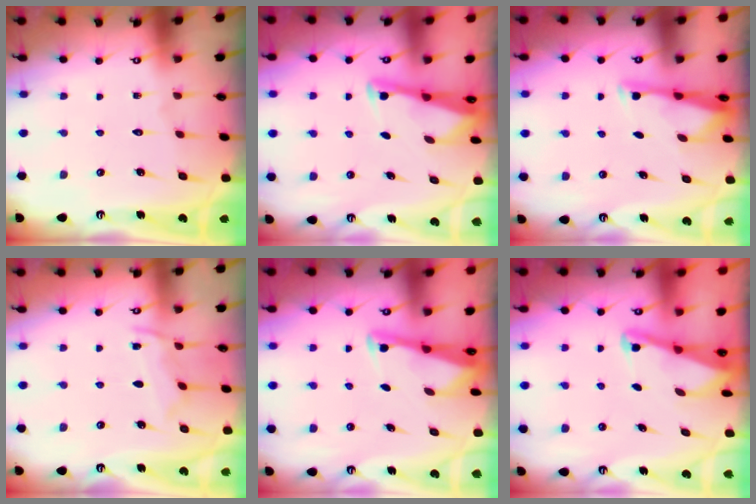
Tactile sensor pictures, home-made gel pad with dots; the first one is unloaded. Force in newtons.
{"total": 2.5, "press": 2.5, "slide": 0.1}
{"total": 3.2, "press": 3.2, "slide": 0.4}
{"total": 7.5, "press": 7.5, "slide": 0.6}
{"total": 2.5, "press": 2.5, "slide": 0.1}
{"total": 2.1, "press": 2.1, "slide": 0.4}